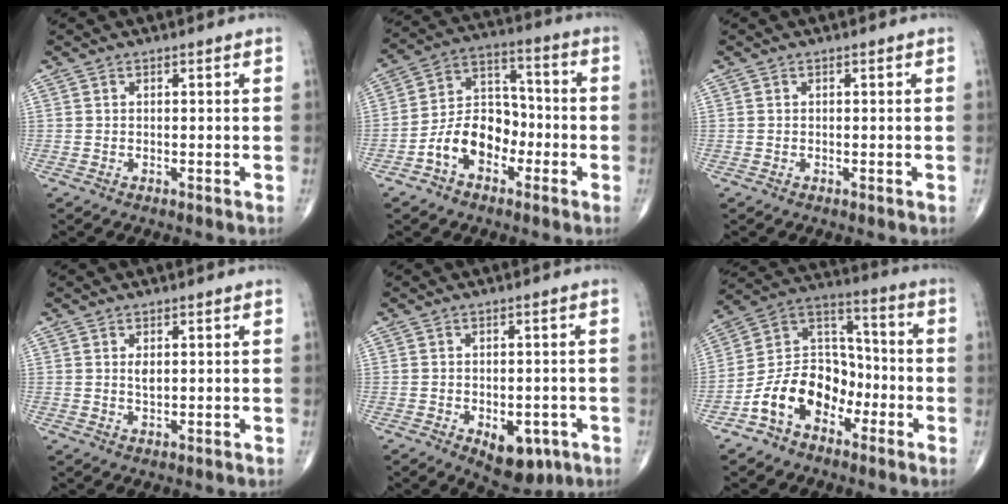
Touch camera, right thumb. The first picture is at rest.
{"total": 11.6, "force": [-4.4, 8.0, 7.2], "torque": [-0.100, 0.049, -0.086]}
{"total": 0.0}
{"total": 1.6, "force": [0.5, 0.7, 1.3], "torque": [-0.023, -0.005, 0.011]}
{"total": 8.3, "force": [-3.4, 4.8, 5.9], "torque": [-0.059, 0.007, -0.034]}
{"total": 14.1, "force": [-6.3, 9.9, 7.8], "torque": [-0.108, 0.074, -0.126]}